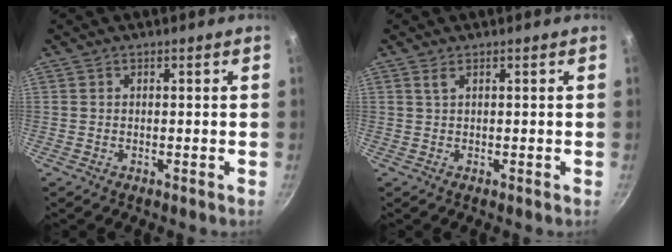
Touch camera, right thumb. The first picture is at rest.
{"total": 0.7, "force": [0.3, 0.0, 0.7], "torque": [-0.013, 0.001, 0.006]}